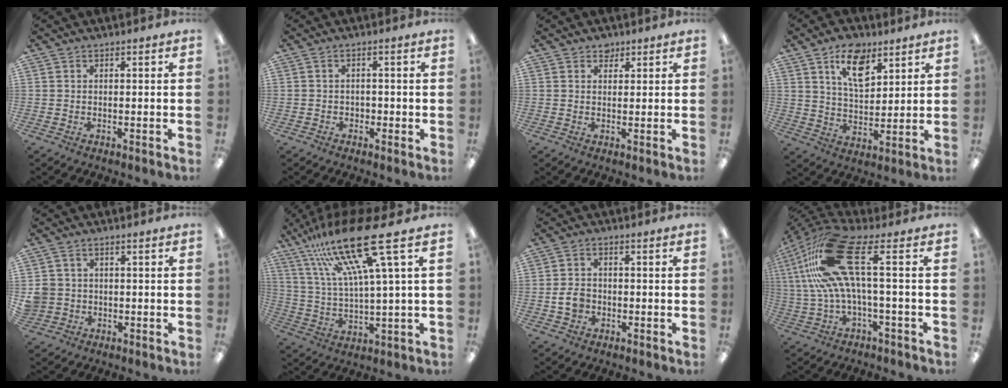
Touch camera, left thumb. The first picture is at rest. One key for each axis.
{"total": 1.2, "fx": -0.7, "fy": 0.8, "fz": 0.6, "tx": -0.014, "ty": 0.006, "tz": -0.016}
{"total": 2.2, "fx": 1.7, "fy": 1.3, "fz": 0.5, "tx": 0.006, "ty": -0.007, "tz": 0.029}
{"total": 11.7, "fx": 7.0, "fy": 6.0, "fz": 7.1, "tx": -0.108, "ty": -0.027, "tz": 0.123}
{"total": 3.3, "fx": 0.0, "fy": 3.2, "fz": 0.6, "tx": -0.018, "ty": 0.008, "tz": 0.000}
{"total": 22.3, "fx": 13.8, "fy": 3.2, "fz": 17.3, "tx": -0.349, "ty": -0.076, "tz": 0.213}
{"total": 4.6, "fx": -1.1, "fy": 3.4, "fz": 2.9, "tx": -0.064, "ty": 0.005, "tz": -0.022}
{"total": 20.3, "fx": 5.2, "fy": 6.3, "fz": 18.6, "tx": -0.400, "ty": -0.016, "tz": 0.080}